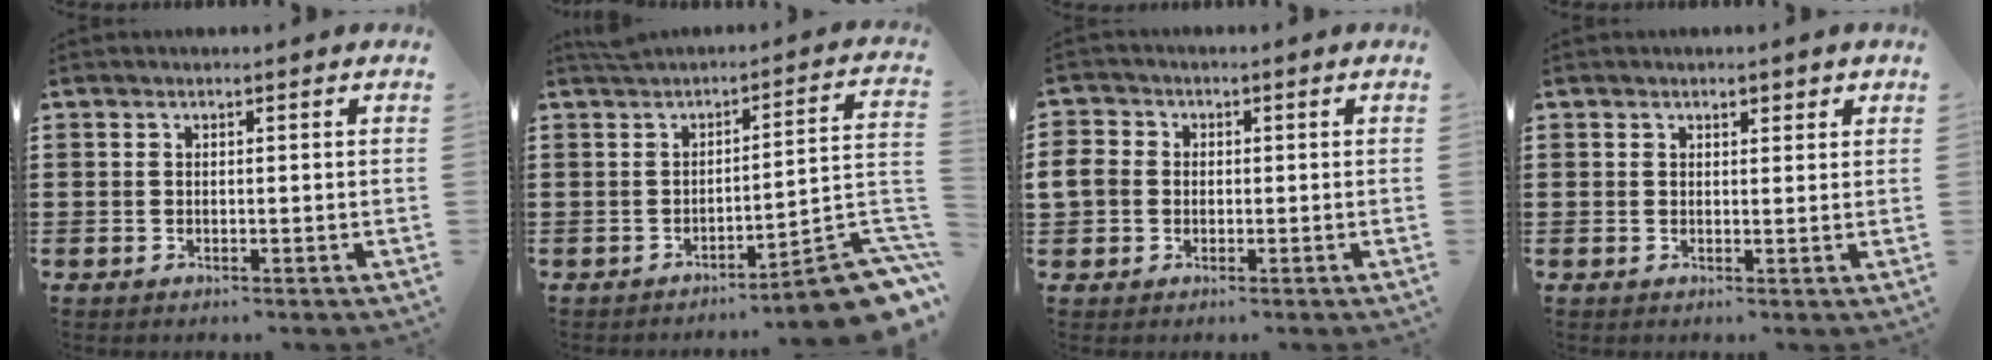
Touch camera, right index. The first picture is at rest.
{"total": 7.5, "force": [-4.5, 0.6, 6.0], "torque": [-0.085, -0.010, -0.087]}
{"total": 3.7, "force": [-0.2, 3.4, 1.6], "torque": [-0.062, 0.003, -0.014]}
{"total": 1.5, "force": [1.2, 0.8, 0.5], "torque": [-0.012, 0.005, 0.023]}